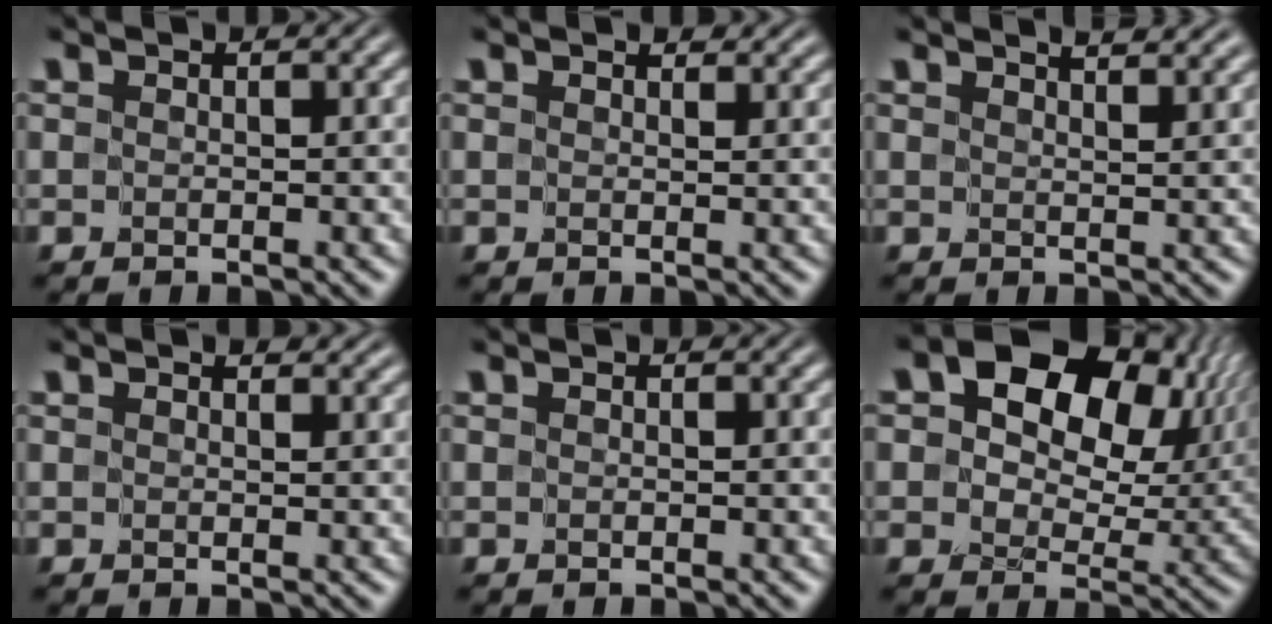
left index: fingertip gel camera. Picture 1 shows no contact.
{"total": 2.2, "force": [1.7, 0.8, 1.0], "torque": [-0.011, 0.003, 0.019]}
{"total": 4.1, "force": [3.4, 1.1, 1.9], "torque": [-0.008, 0.024, 0.022]}
{"total": 1.8, "force": [1.4, 0.7, 0.9], "torque": [-0.007, 0.001, 0.017]}
{"total": 0.0}
{"total": 14.7, "force": [5.0, 9.8, 9.8], "torque": [-0.140, 0.019, 0.088]}